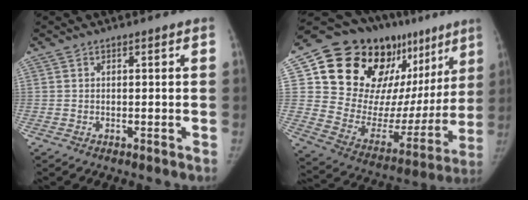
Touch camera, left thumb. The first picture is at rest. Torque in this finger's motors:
{"motor_torque": [2.39, 2.47, 1.48, -1.29, 0.08]}